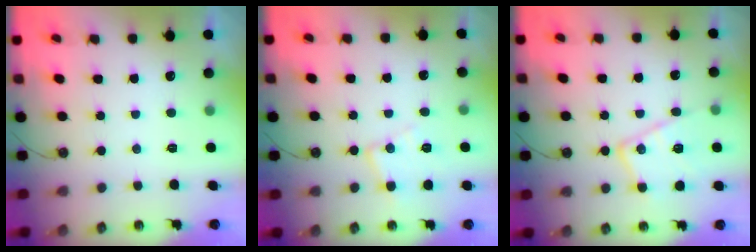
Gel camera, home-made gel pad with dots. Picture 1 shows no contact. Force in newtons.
{"total": 10.0, "press": 10.0, "slide": 0.7}
{"total": 15.4, "press": 15.3, "slide": 1.5}